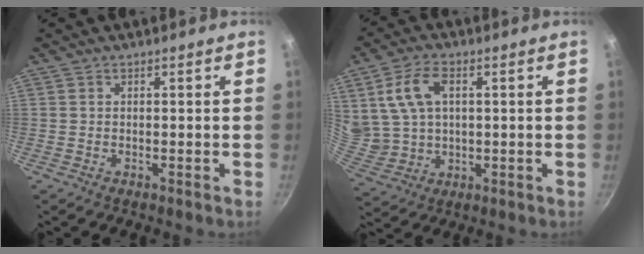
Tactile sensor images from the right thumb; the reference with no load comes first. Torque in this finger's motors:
{"motor_torque": [0.46, 0.70, 1.04, 0.74, 0.37]}